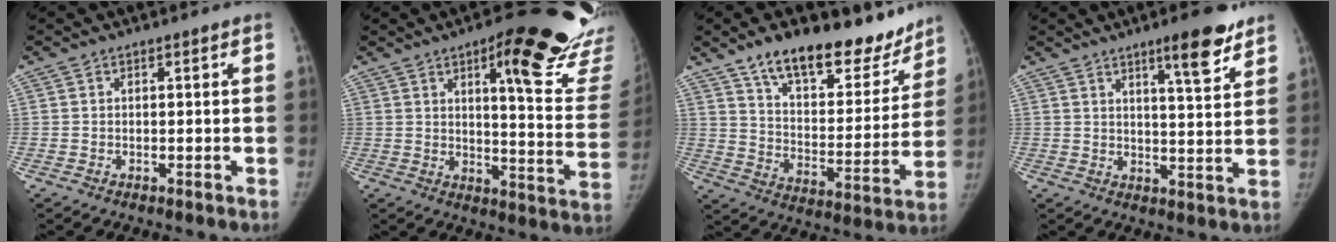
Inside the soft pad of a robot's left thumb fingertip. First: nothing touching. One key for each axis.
{"total": 24.8, "fx": 16.1, "fy": 6.0, "fz": 17.9, "tx": -0.186, "ty": -0.088, "tz": 0.197}
{"total": 21.5, "fx": 16.1, "fy": 9.5, "fz": 10.6, "tx": -0.104, "ty": -0.086, "tz": 0.252}
{"total": 9.2, "fx": 6.1, "fy": 1.6, "fz": 6.6, "tx": -0.080, "ty": -0.038, "tz": 0.087}